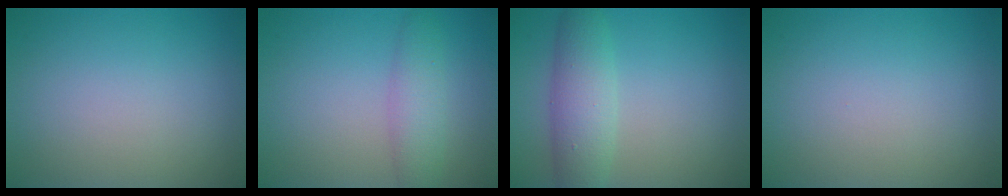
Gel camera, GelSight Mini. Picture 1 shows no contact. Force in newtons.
{"total": 3.0, "press": 3.0, "slide": 0.0}
{"total": 4.5, "press": 4.5, "slide": 0.1}
{"total": 0.0}